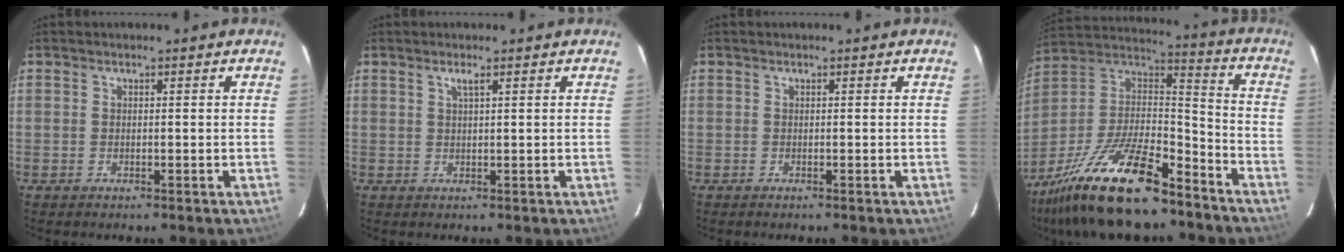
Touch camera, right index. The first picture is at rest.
{"total": 1.2, "force": [0.7, 0.0, 1.0], "torque": [-0.019, 0.003, 0.013]}
{"total": 0.0}
{"total": 25.6, "force": [-17.8, 8.4, 16.5], "torque": [-0.324, -0.012, -0.299]}